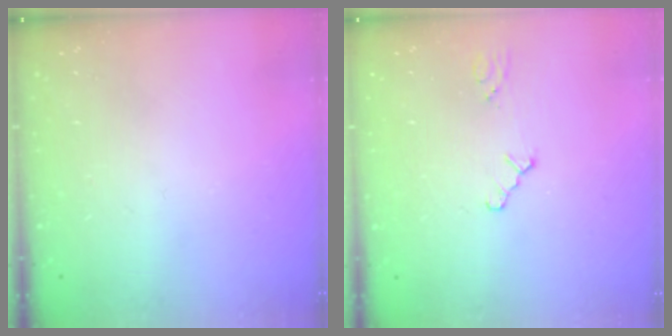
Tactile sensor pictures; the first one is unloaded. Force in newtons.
{"total": 0.9, "press": 0.8, "slide": 0.2}